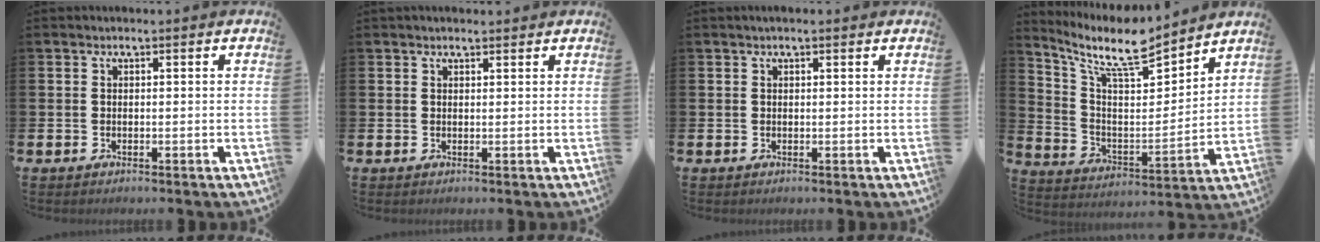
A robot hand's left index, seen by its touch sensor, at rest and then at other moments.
{"total": 1.1, "force": [1.0, 0.3, 0.3], "torque": [0.001, 0.000, 0.016]}
{"total": 0.9, "force": [0.7, 0.2, 0.5], "torque": [-0.002, 0.001, 0.009]}
{"total": 9.9, "force": [8.5, 2.2, 4.7], "torque": [-0.115, -0.056, 0.145]}